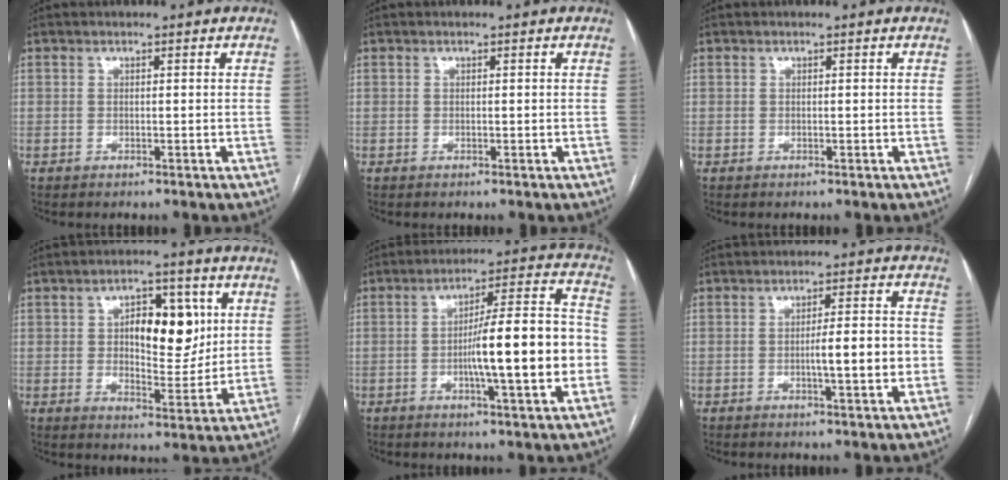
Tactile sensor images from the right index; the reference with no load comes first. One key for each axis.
{"total": 0.0}
{"total": 0.0}
{"total": 10.4, "fx": 2.5, "fy": 5.0, "fz": 8.8, "tx": -0.122, "ty": 0.015, "tz": 0.044}
{"total": 14.8, "fx": -3.0, "fy": 1.3, "fz": 14.5, "tx": -0.220, "ty": 0.018, "tz": -0.045}
{"total": 6.4, "fx": -1.4, "fy": 0.5, "fz": 6.2, "tx": -0.094, "ty": 0.008, "tz": -0.018}